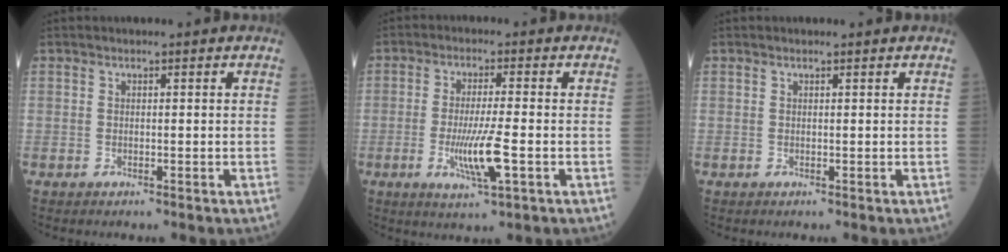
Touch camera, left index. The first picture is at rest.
{"total": 6.8, "force": [-1.9, 0.2, 6.5], "torque": [-0.126, -0.018, -0.035]}
{"total": 0.6, "force": [0.6, -0.1, 0.2], "torque": [-0.009, 0.005, 0.010]}